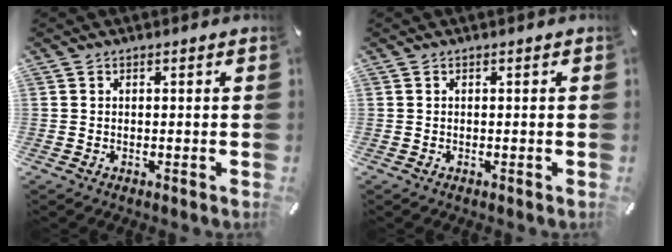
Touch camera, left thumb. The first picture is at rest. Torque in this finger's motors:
{"motor_torque": [-0.04, 0.02, 0.00, -0.02, 0.00]}